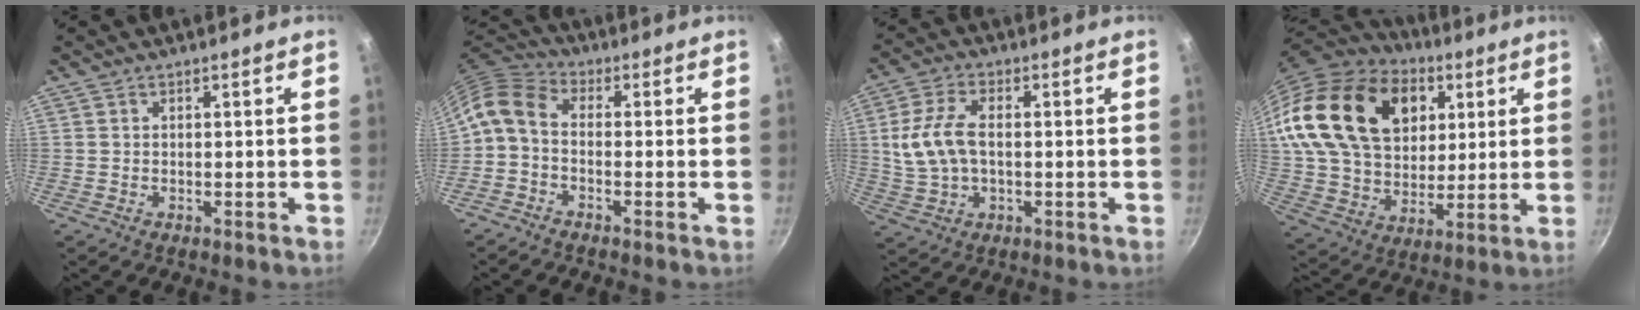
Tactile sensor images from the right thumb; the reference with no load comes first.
{"total": 7.2, "force": [-0.8, 4.9, 5.1], "torque": [-0.111, 0.035, -0.036]}
{"total": 10.0, "force": [0.5, 5.9, 8.1], "torque": [-0.167, 0.015, 0.010]}
{"total": 27.9, "force": [10.5, 19.3, 17.2], "torque": [-0.296, -0.009, 0.191]}